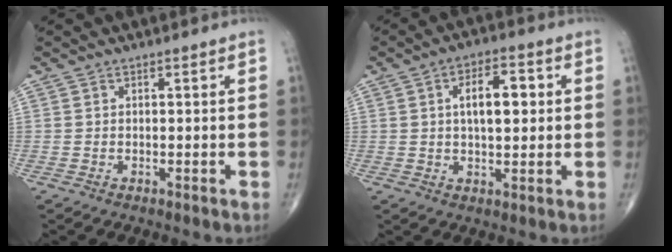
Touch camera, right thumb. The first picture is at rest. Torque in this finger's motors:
{"motor_torque": [1.13, 2.82, 1.07, 0.07, -0.02]}